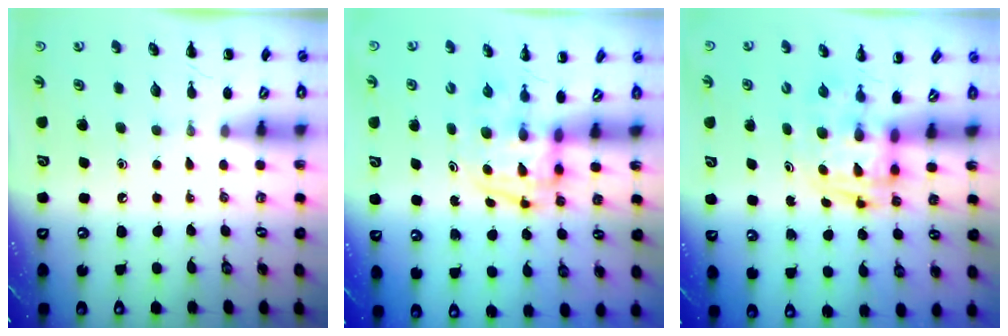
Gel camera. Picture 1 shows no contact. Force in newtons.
{"total": 4.0, "press": 3.9, "slide": 0.6}
{"total": 2.8, "press": 2.7, "slide": 0.5}